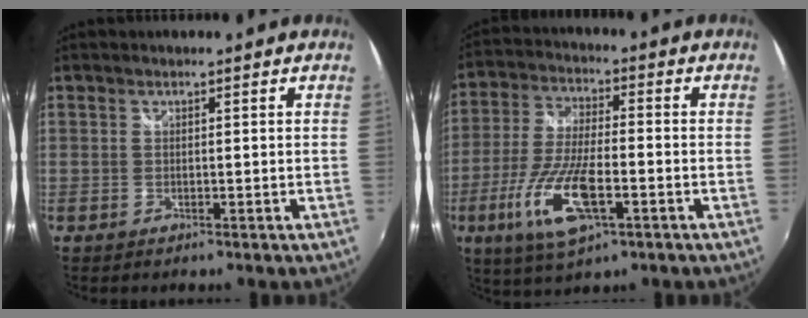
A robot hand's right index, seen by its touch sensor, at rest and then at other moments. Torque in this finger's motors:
{"motor_torque": [1.74, -0.40, 0.77, 0.21]}